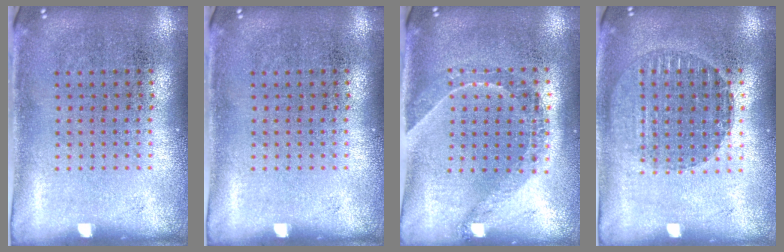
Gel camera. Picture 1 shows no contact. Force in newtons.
{"total": 0.0}
{"total": 1.6, "press": 1.3, "slide": 1.0}
{"total": 1.4, "press": 1.2, "slide": 0.6}